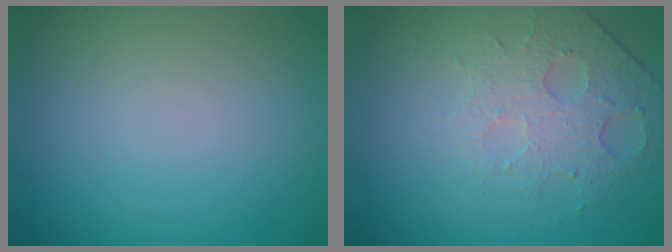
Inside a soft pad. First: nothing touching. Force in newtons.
{"total": 4.9, "press": 3.2, "slide": 3.6}